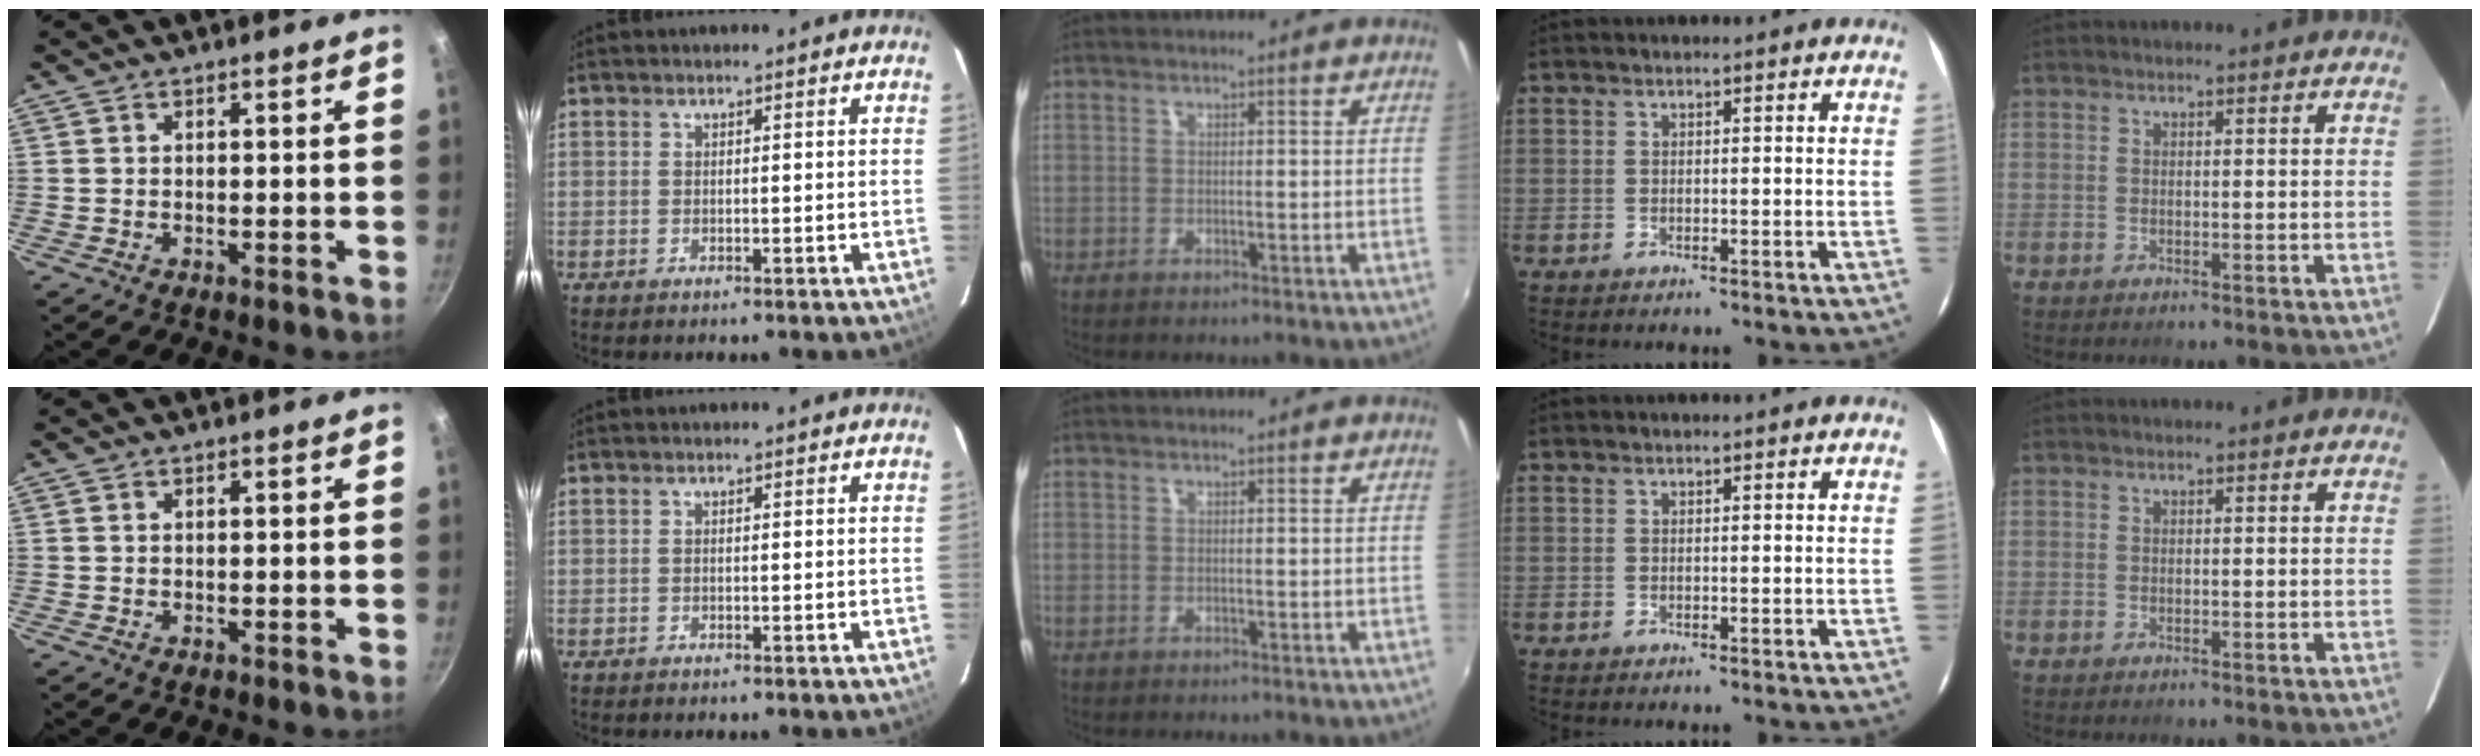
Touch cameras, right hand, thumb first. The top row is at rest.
{}